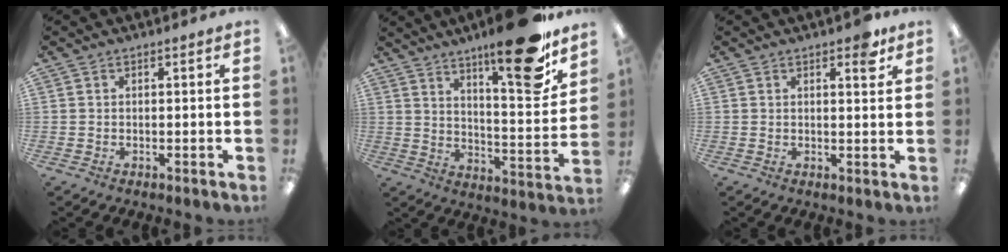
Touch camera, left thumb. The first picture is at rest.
{"total": 20.0, "force": [14.5, 5.1, 12.8], "torque": [-0.167, -0.108, 0.230]}
{"total": 3.8, "force": [2.5, 1.4, 2.5], "torque": [-0.023, -0.010, 0.038]}